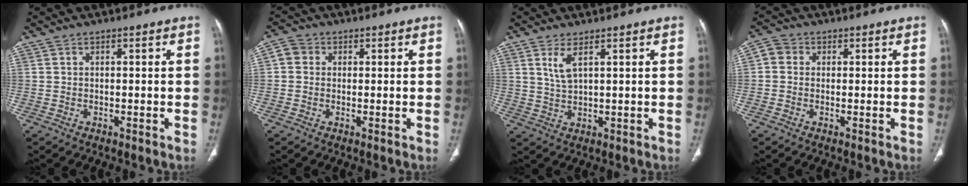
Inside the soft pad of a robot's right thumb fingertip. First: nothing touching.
{"total": 3.3, "force": [0.5, 3.0, 1.3], "torque": [-0.013, 0.009, 0.004]}
{"total": 3.6, "force": [1.8, 0.9, 2.9], "torque": [-0.066, -0.014, 0.045]}
{"total": 3.5, "force": [0.4, 3.2, 1.4], "torque": [-0.018, 0.009, 0.000]}